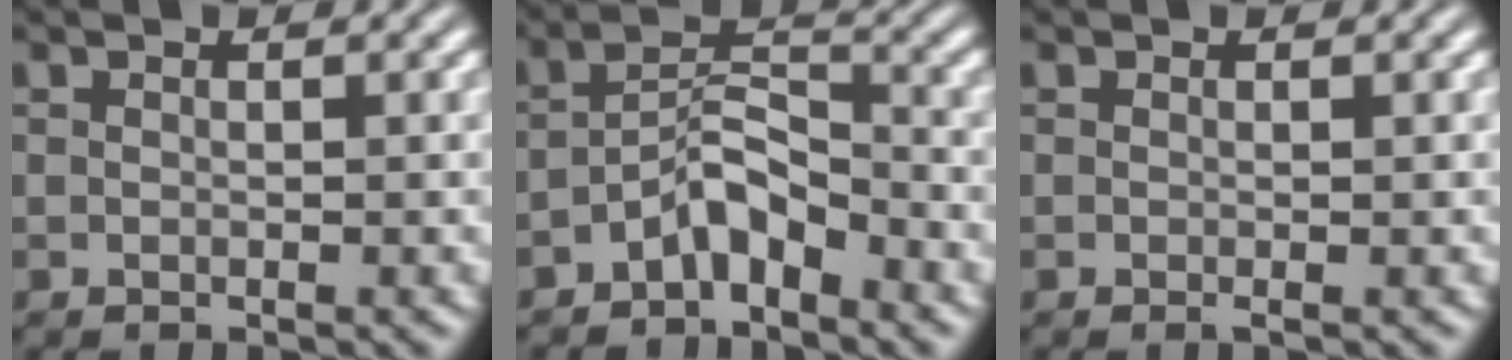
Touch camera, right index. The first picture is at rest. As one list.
[{"total": 3.5, "force": [-2.5, 1.1, 2.2], "torque": [-0.020, -0.007, -0.042]}, {"total": 0.0}]